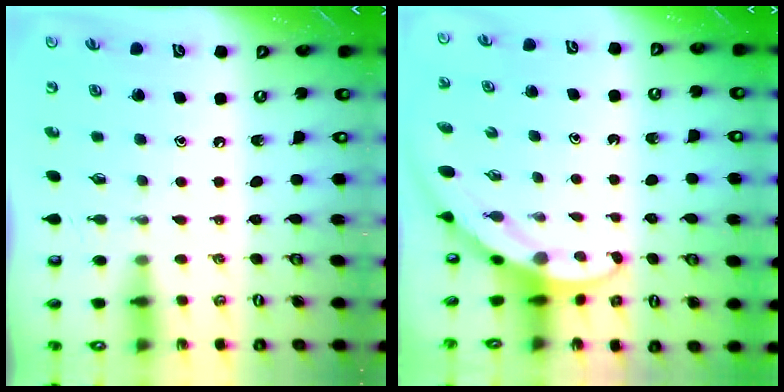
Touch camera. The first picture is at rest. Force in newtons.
{"total": 3.6, "press": 3.6, "slide": 0.1}